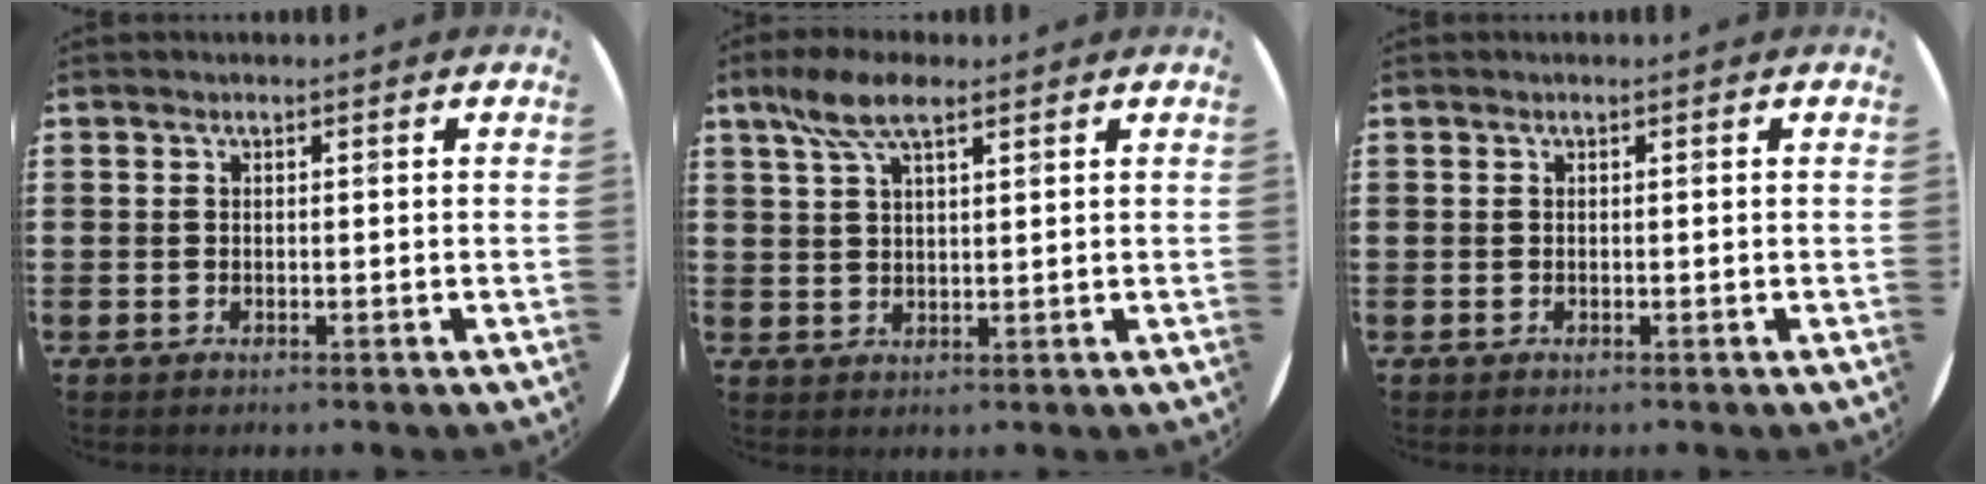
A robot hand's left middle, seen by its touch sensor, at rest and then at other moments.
{"total": 6.6, "force": [4.2, 2.2, 4.6], "torque": [-0.100, 0.007, 0.075]}
{"total": 0.0}